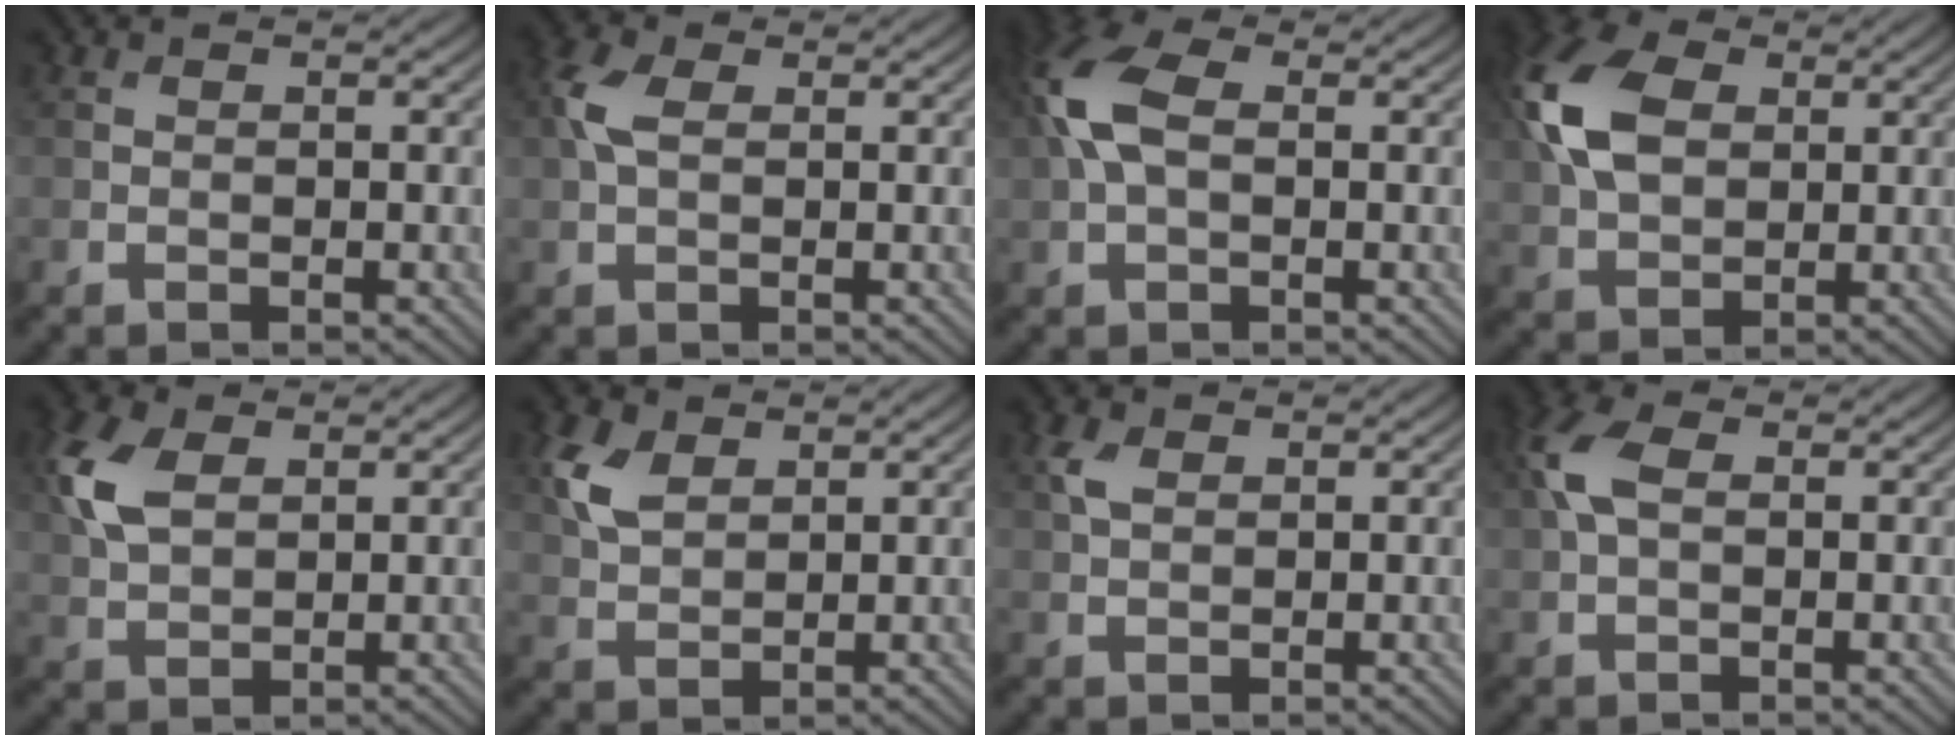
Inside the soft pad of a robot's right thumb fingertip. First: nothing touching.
{"total": 3.4, "force": [0.8, 2.0, 2.7], "torque": [-0.073, 0.009, 0.010]}
{"total": 7.1, "force": [1.1, 4.0, 5.8], "torque": [-0.154, 0.020, 0.009]}
{"total": 10.0, "force": [2.3, 6.6, 7.1], "torque": [-0.194, 0.019, 0.037]}
{"total": 6.4, "force": [2.3, 4.0, 4.5], "torque": [-0.123, 0.010, 0.044]}
{"total": 5.1, "force": [2.5, 3.0, 3.2], "torque": [-0.085, 0.006, 0.052]}
{"total": 2.3, "force": [1.1, 1.4, 1.5], "torque": [-0.042, 0.004, 0.021]}
{"total": 4.7, "force": [1.1, 2.8, 3.7], "torque": [-0.099, 0.014, 0.015]}